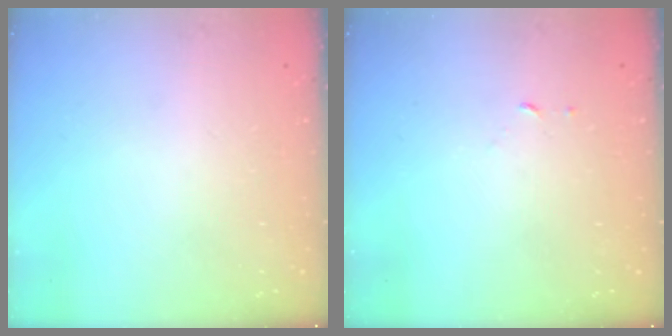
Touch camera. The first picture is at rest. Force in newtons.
{"total": 2.5, "press": 2.5, "slide": 0.2}